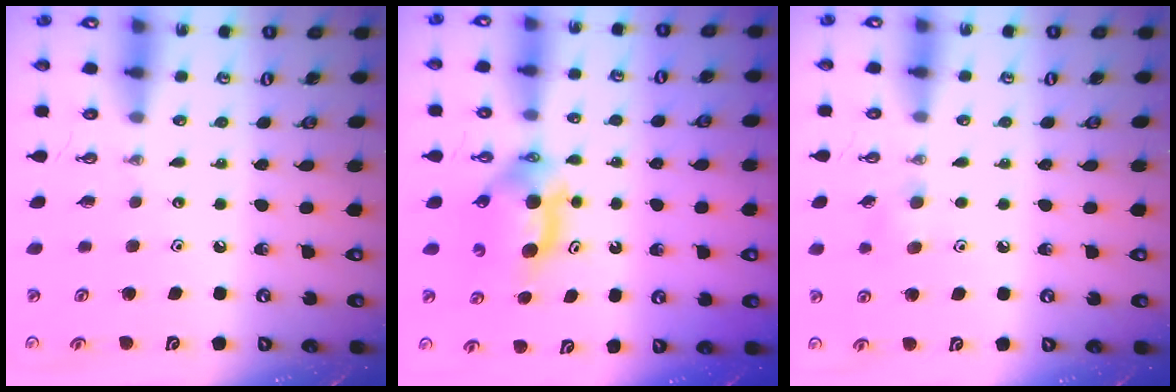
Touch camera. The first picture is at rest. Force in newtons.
{"total": 5.8, "press": 5.7, "slide": 1.1}
{"total": 6.0, "press": 5.7, "slide": 1.9}